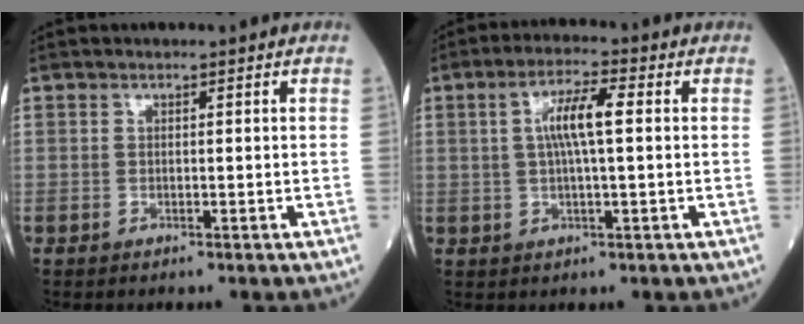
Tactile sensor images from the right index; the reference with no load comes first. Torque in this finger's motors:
{"motor_torque": [0.17, 0.06, 0.17, 0.04]}